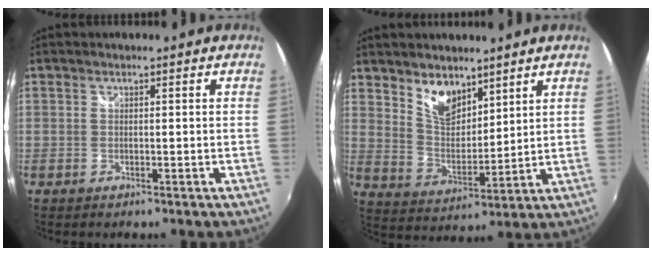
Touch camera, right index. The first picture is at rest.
{"total": 8.5, "force": [6.0, 4.4, 4.0], "torque": [-0.062, -0.001, 0.118]}